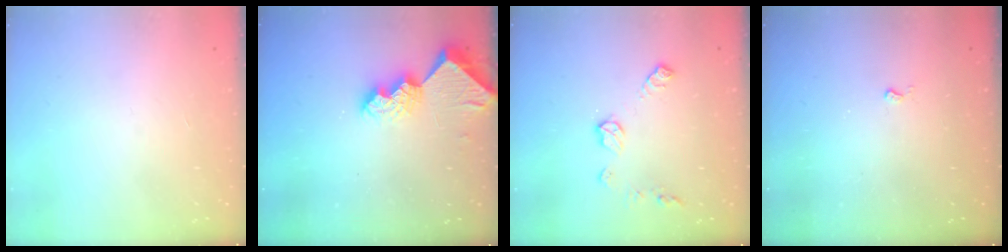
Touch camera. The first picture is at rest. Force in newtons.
{"total": 9.9, "press": 9.9, "slide": 0.7}
{"total": 8.4, "press": 8.4, "slide": 0.3}
{"total": 2.6, "press": 2.6, "slide": 0.4}